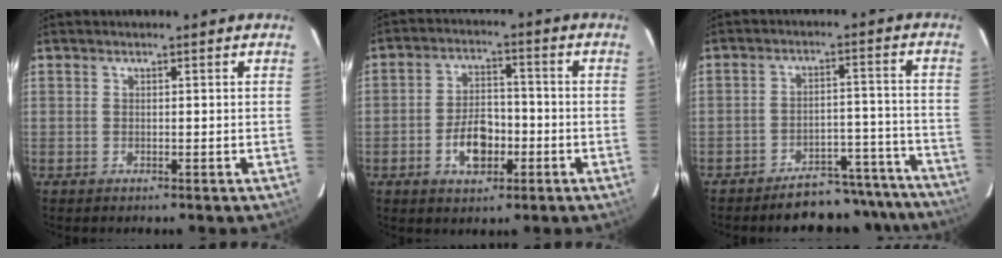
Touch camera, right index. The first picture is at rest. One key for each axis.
{"total": 8.1, "fx": -3.0, "fy": 4.9, "fz": 5.6, "tx": -0.109, "ty": 0.015, "tz": -0.042}
{"total": 15.6, "fx": -14.6, "fy": 4.5, "fz": 3.2, "tx": -0.047, "ty": 0.046, "tz": -0.174}